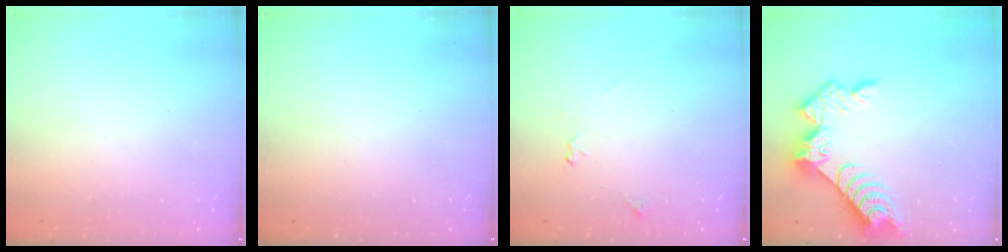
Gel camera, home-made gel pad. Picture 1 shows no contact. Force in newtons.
{"total": 0.0}
{"total": 5.2, "press": 5.1, "slide": 0.7}
{"total": 10.5, "press": 10.4, "slide": 0.8}